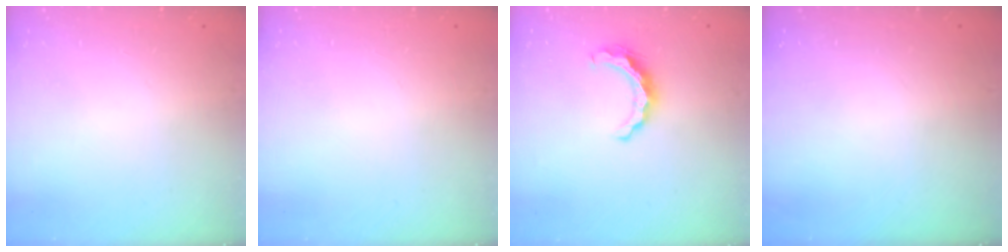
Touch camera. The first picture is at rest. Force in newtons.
{"total": 0.0}
{"total": 8.7, "press": 8.7, "slide": 0.4}
{"total": 0.0}